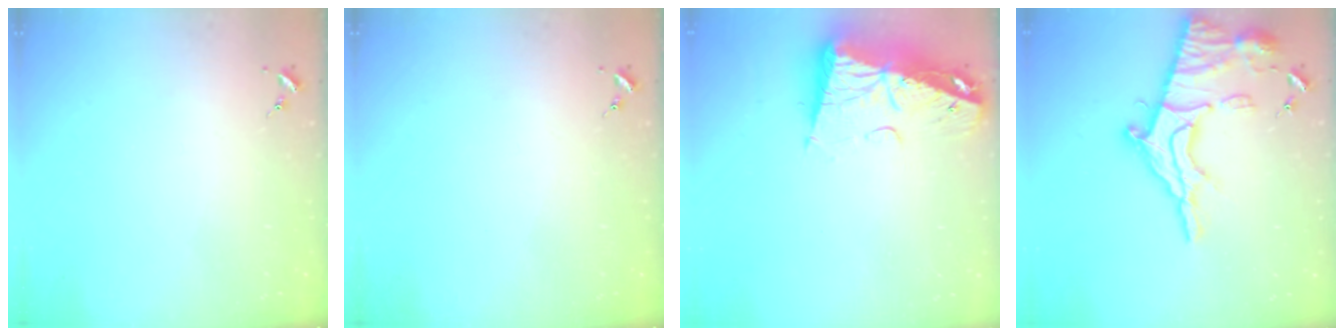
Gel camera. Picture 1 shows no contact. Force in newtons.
{"total": 0.0}
{"total": 14.6, "press": 14.6, "slide": 1.6}
{"total": 19.8, "press": 19.8, "slide": 1.8}